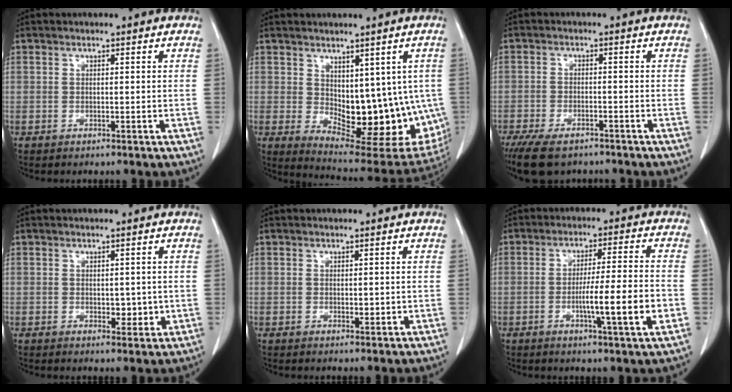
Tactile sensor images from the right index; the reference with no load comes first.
{"total": 16.2, "force": [-0.6, 8.2, 13.9], "torque": [-0.169, -0.013, 0.015]}
{"total": 8.8, "force": [-6.8, 3.4, 4.5], "torque": [-0.076, -0.010, -0.106]}
{"total": 3.1, "force": [-0.1, 1.9, 2.5], "torque": [-0.027, -0.004, 0.006]}
{"total": 1.6, "force": [0.0, 0.8, 1.3], "torque": [-0.018, -0.004, 0.005]}
{"total": 10.2, "force": [-2.7, -0.1, 9.9], "torque": [-0.159, -0.006, -0.045]}